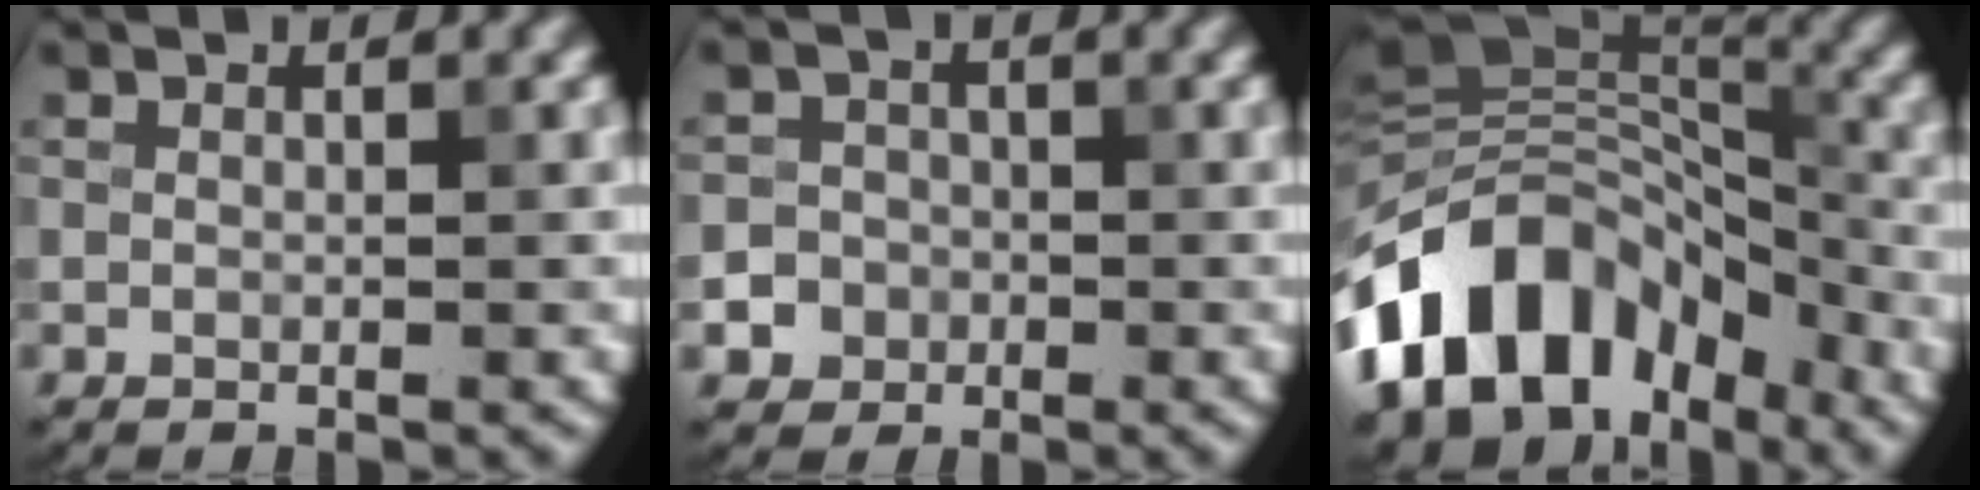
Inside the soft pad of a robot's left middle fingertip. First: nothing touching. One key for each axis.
{"total": 3.8, "fx": -1.7, "fy": 3.3, "fz": 0.5, "tx": 0.019, "ty": -0.003, "tz": -0.038}
{"total": 13.0, "fx": -6.2, "fy": 8.3, "fz": 7.9, "tx": -0.137, "ty": 0.029, "tz": -0.123}